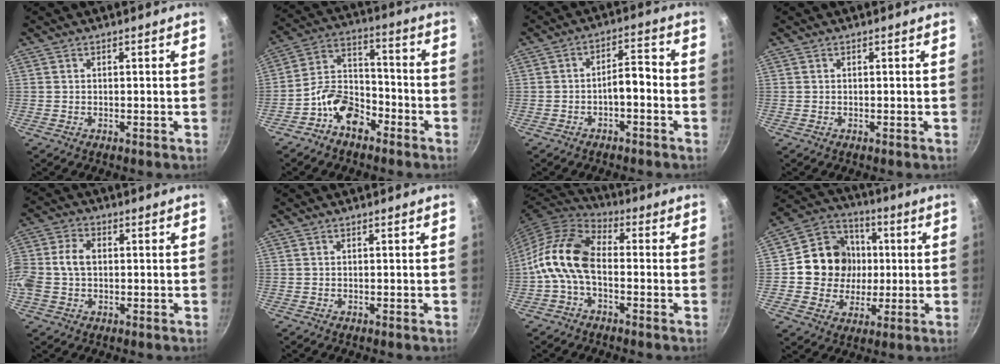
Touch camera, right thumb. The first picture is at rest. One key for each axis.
{"total": 10.6, "fx": -6.3, "fy": 6.4, "fz": 5.6, "tx": -0.074, "ty": 0.067, "tz": -0.132}
{"total": 5.0, "fx": -2.1, "fy": 2.0, "fz": 4.0, "tx": -0.058, "ty": 0.038, "tz": -0.031}
{"total": 0.0}
{"total": 8.8, "fx": 0.1, "fy": 6.3, "fz": 6.2, "tx": -0.123, "ty": 0.021, "tz": -0.011}
{"total": 0.0}
{"total": 11.7, "fx": -2.1, "fy": 7.0, "fz": 9.2, "tx": -0.172, "ty": 0.041, "tz": -0.060}
{"total": 14.7, "fx": 0.8, "fy": 13.5, "fz": 5.9, "tx": -0.070, "ty": 0.021, "tz": 0.007}